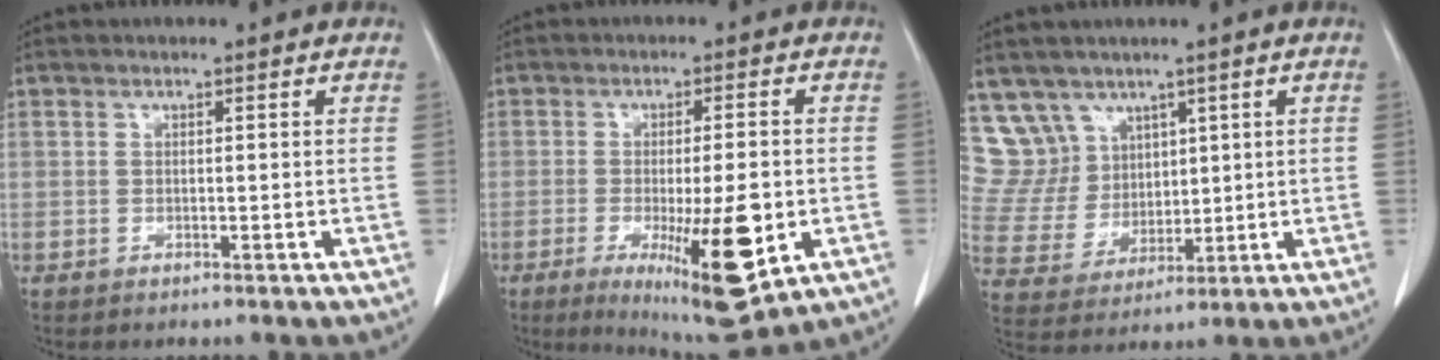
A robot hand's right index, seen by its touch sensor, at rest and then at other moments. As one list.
[{"total": 13.6, "force": [-4.1, 2.4, 12.7], "torque": [-0.199, -0.028, -0.052]}, {"total": 8.3, "force": [5.7, 6.0, 0.1], "torque": [-0.009, 0.028, 0.130]}]